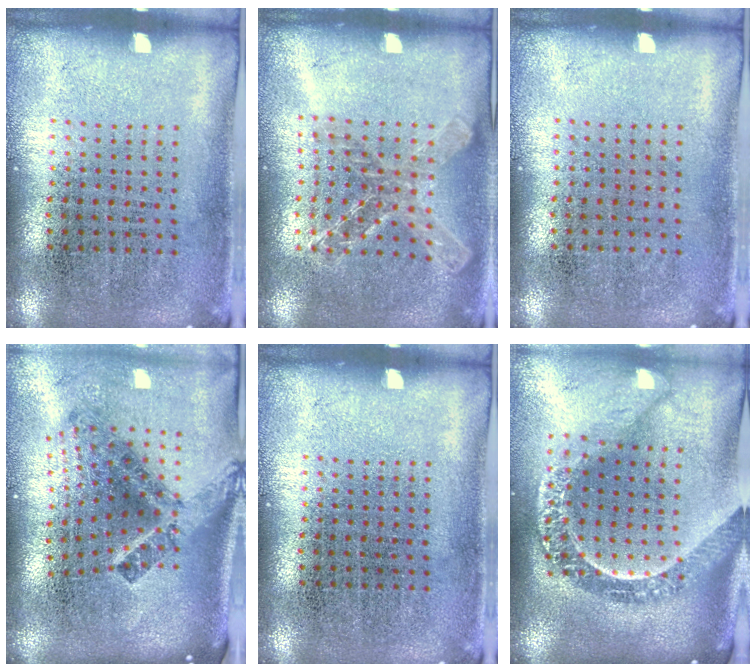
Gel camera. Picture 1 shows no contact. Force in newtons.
{"total": 1.4, "press": 1.3, "slide": 0.4}
{"total": 0.0}
{"total": 3.0, "press": 1.7, "slide": 2.4}
{"total": 0.0}
{"total": 3.0, "press": 2.3, "slide": 1.9}